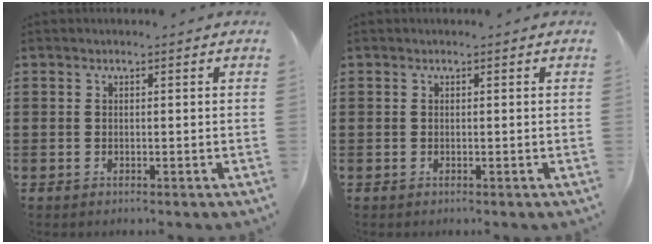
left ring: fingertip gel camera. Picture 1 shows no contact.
{"total": 0.0}